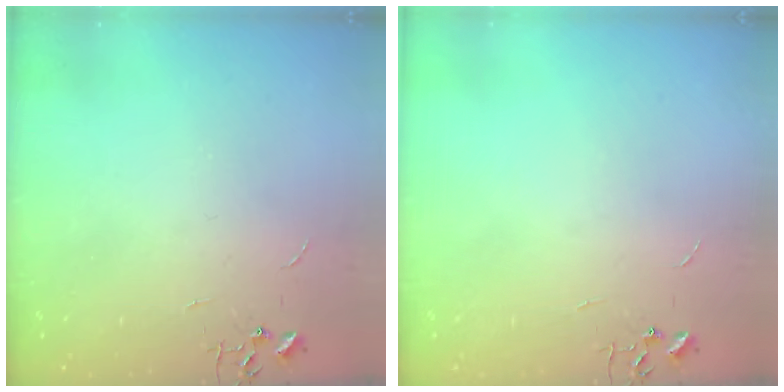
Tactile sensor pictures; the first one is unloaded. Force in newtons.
{"total": 0.0}